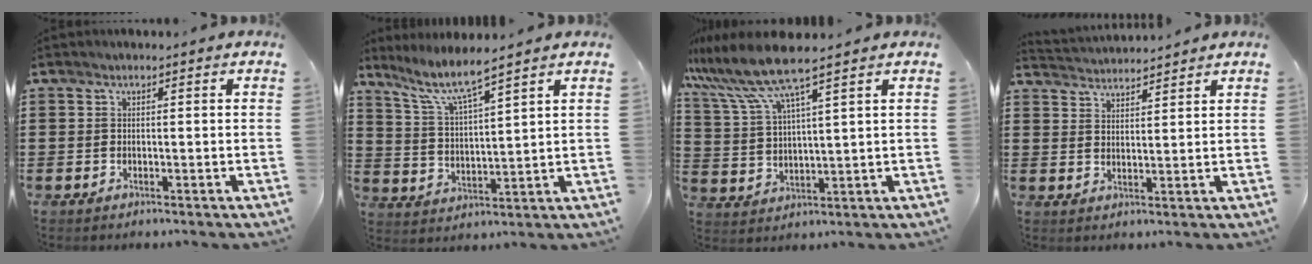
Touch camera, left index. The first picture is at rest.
{"total": 5.7, "force": [4.6, 0.2, 3.3], "torque": [-0.087, -0.023, 0.077]}
{"total": 8.6, "force": [6.8, 0.2, 5.2], "torque": [-0.132, -0.029, 0.118]}
{"total": 2.8, "force": [2.7, -0.1, -0.5], "torque": [-0.002, -0.012, 0.051]}